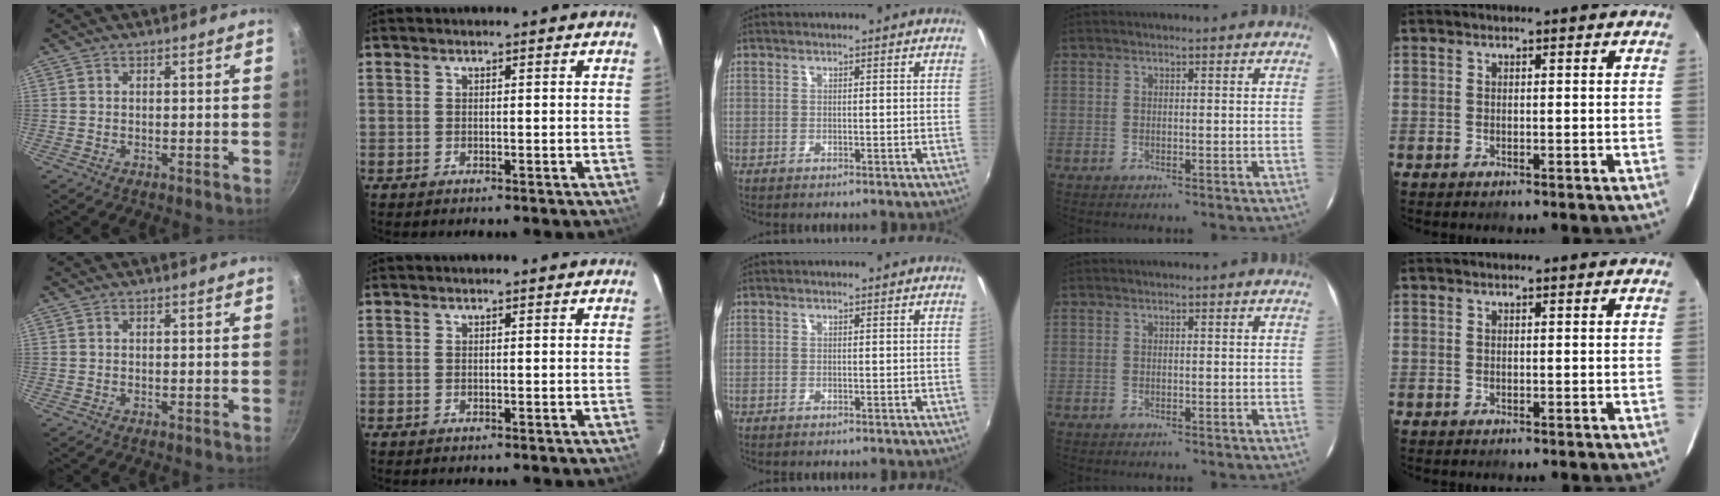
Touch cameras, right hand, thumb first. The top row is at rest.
{}